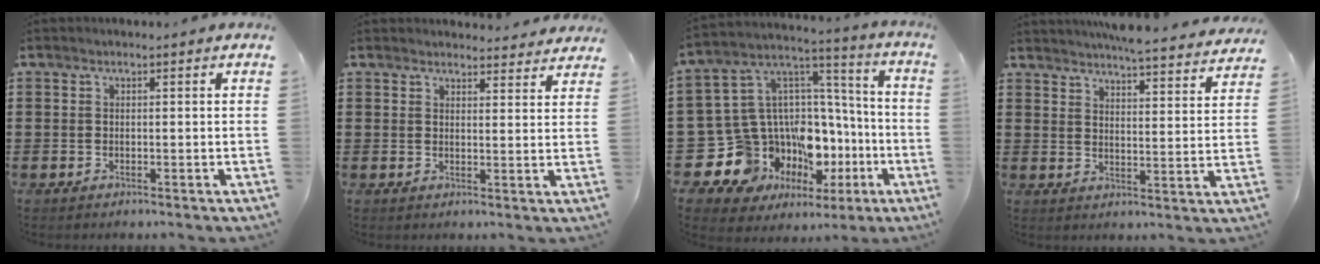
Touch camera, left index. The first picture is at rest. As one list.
[{"total": 3.0, "force": [3.0, 0.2, 0.2], "torque": [-0.005, -0.015, 0.055]}, {"total": 15.0, "force": [-7.0, 11.6, 6.4], "torque": [-0.174, -0.044, -0.079]}, {"total": 5.0, "force": [4.9, -0.5, 0.9], "torque": [-0.030, -0.037, 0.083]}]